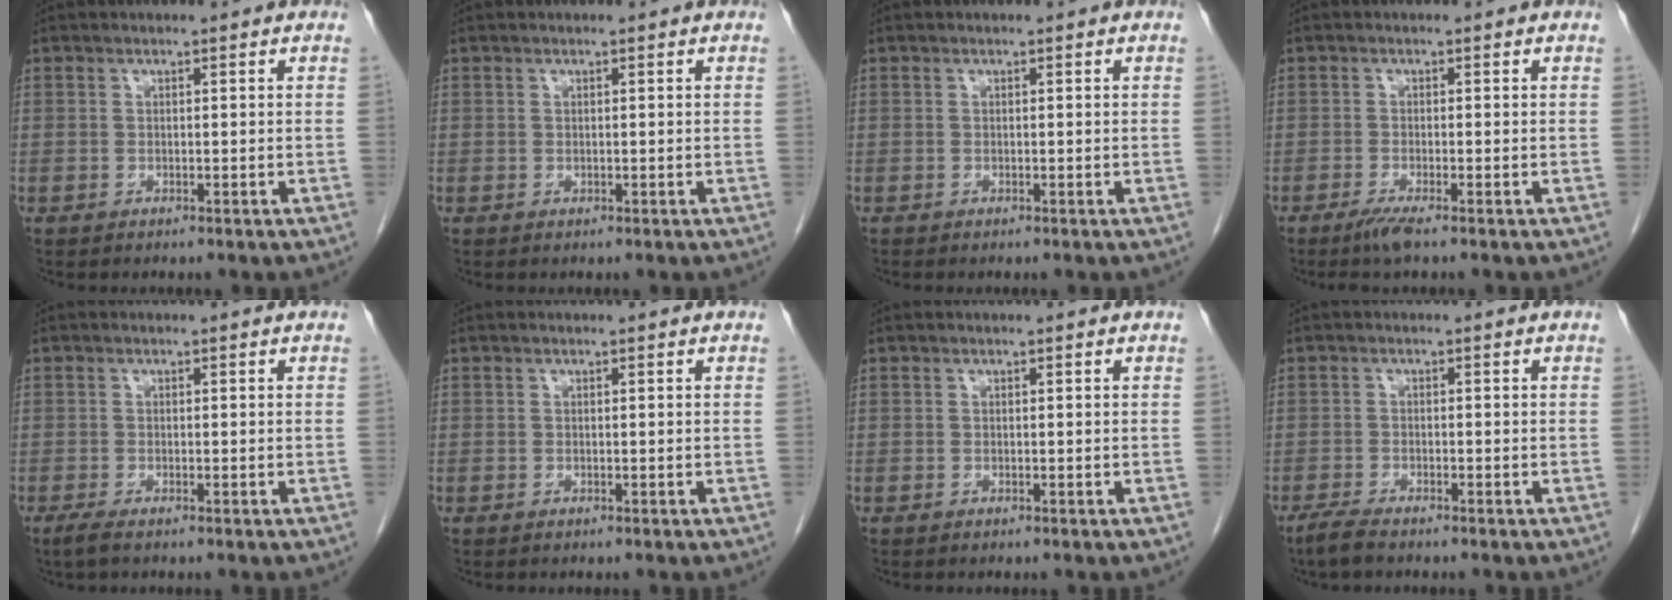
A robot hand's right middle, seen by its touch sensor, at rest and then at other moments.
{"total": 0.0}
{"total": 0.0}
{"total": 2.5, "force": [-1.8, -0.1, 1.8], "torque": [-0.039, -0.007, -0.038]}
{"total": 1.6, "force": [-1.2, 0.1, 1.1], "torque": [-0.031, -0.007, -0.024]}
{"total": 0.0}
{"total": 0.0}
{"total": 3.0, "force": [-2.5, 0.4, 1.6], "torque": [-0.039, -0.007, -0.045]}